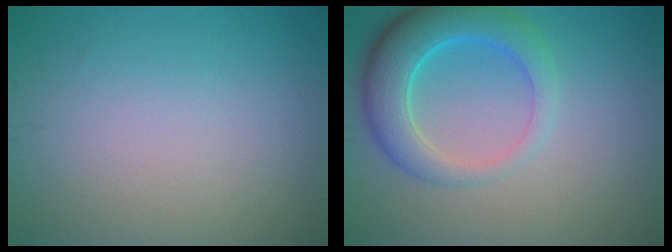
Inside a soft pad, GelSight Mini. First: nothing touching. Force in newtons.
{"total": 5.8, "press": 5.7, "slide": 0.3}